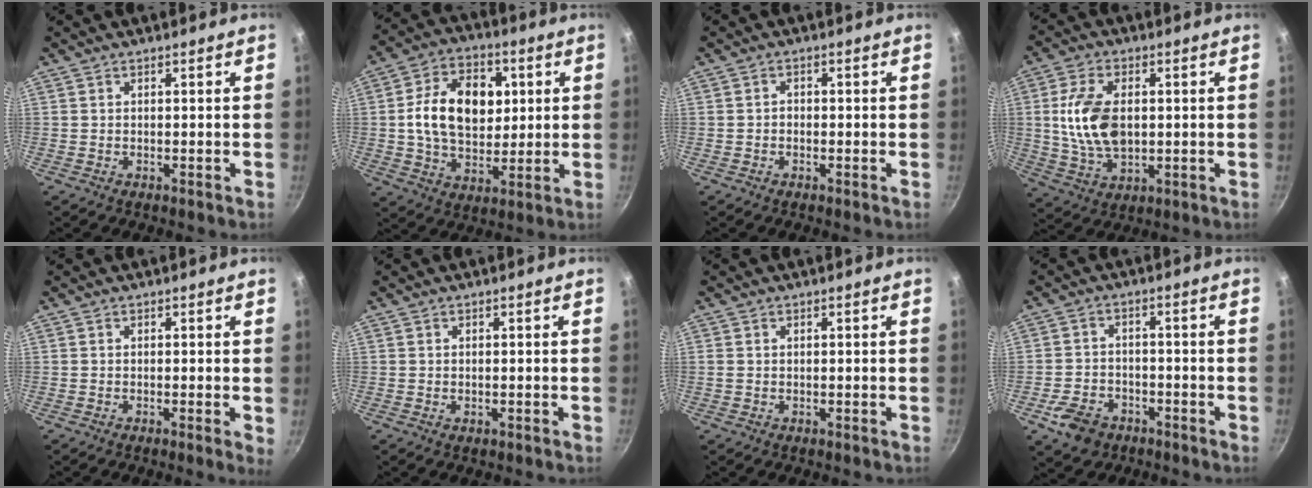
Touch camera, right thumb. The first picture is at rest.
{"total": 16.7, "force": [2.6, 11.6, 11.7], "torque": [-0.160, 0.006, 0.038]}
{"total": 1.1, "force": [-0.5, 0.8, 0.5], "torque": [-0.009, 0.005, -0.010]}
{"total": 12.4, "force": [0.9, 7.4, 9.9], "torque": [-0.178, -0.004, 0.020]}
{"total": 1.3, "force": [-0.1, 0.0, 1.3], "torque": [-0.018, -0.006, -0.005]}
{"total": 0.5, "force": [-0.1, 0.3, 0.4], "torque": [-0.006, 0.001, 0.000]}
{"total": 0.7, "force": [0.1, 0.6, 0.4], "torque": [-0.008, 0.002, 0.001]}
{"total": 7.2, "force": [-4.1, 4.9, 3.3], "torque": [-0.057, 0.029, -0.070]}